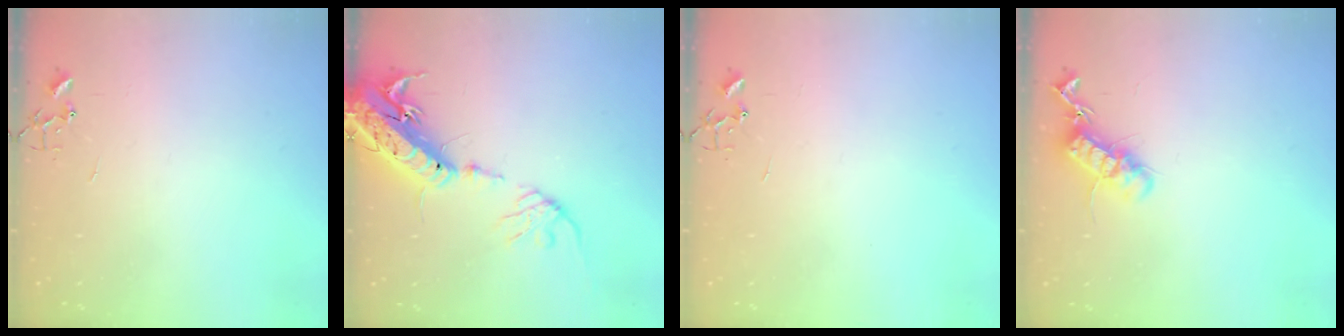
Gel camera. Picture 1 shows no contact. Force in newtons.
{"total": 19.6, "press": 19.1, "slide": 4.3}
{"total": 0.0}
{"total": 12.9, "press": 12.9, "slide": 0.3}